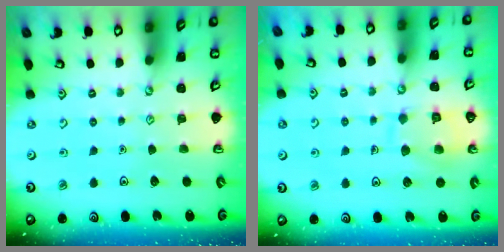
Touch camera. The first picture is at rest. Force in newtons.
{"total": 10.6, "press": 10.6, "slide": 0.9}